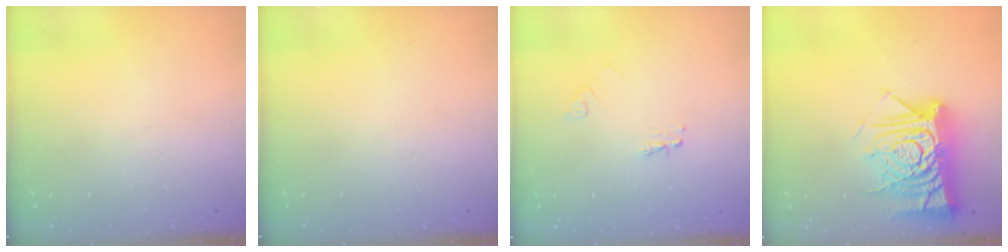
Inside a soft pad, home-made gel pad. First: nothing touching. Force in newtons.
{"total": 0.0}
{"total": 3.5, "press": 3.5, "slide": 0.4}
{"total": 19.5, "press": 19.4, "slide": 1.6}